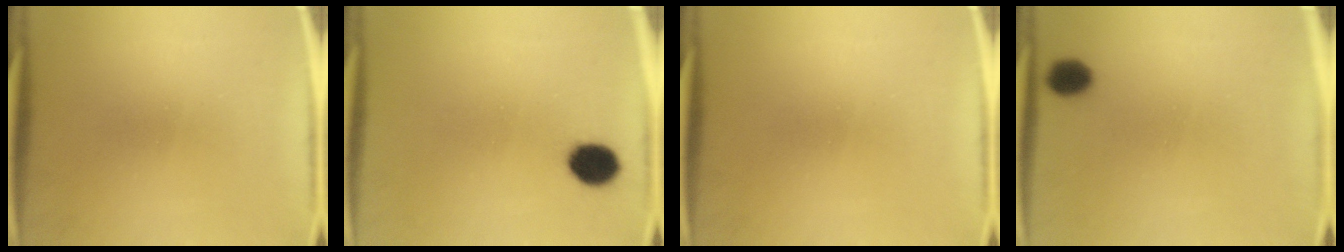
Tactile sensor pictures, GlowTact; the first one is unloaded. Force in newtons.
{"total": 6.4}
{"total": 0.0}
{"total": 2.3}